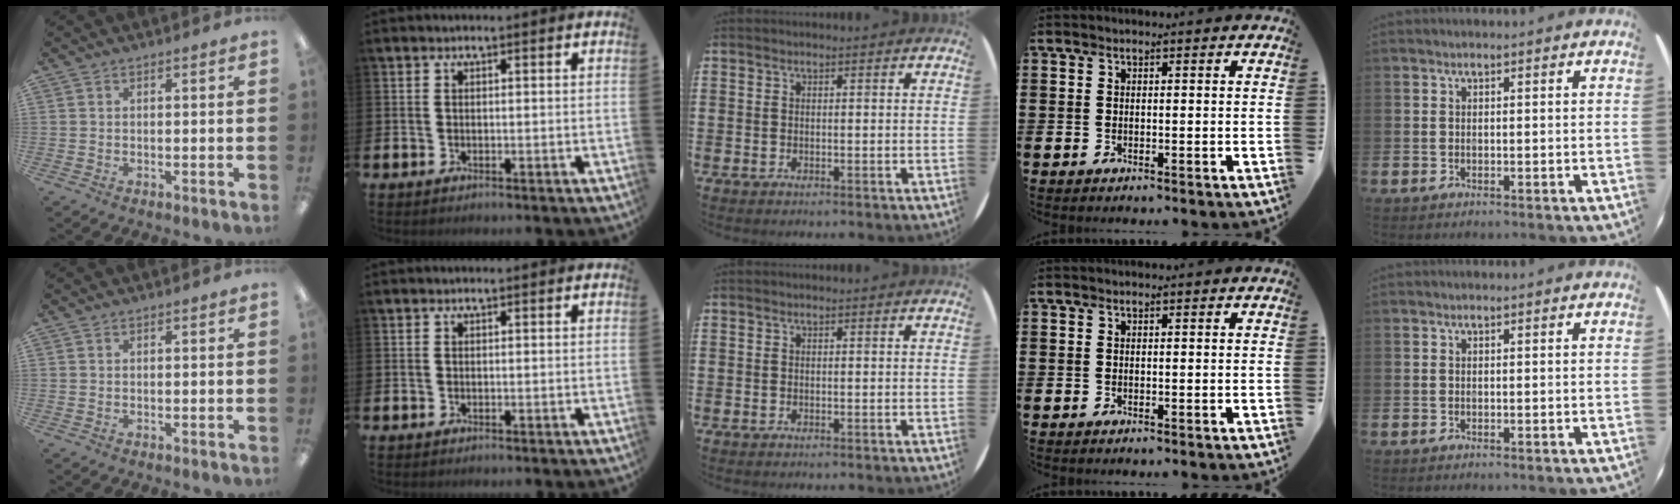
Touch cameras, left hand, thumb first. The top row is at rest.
{}